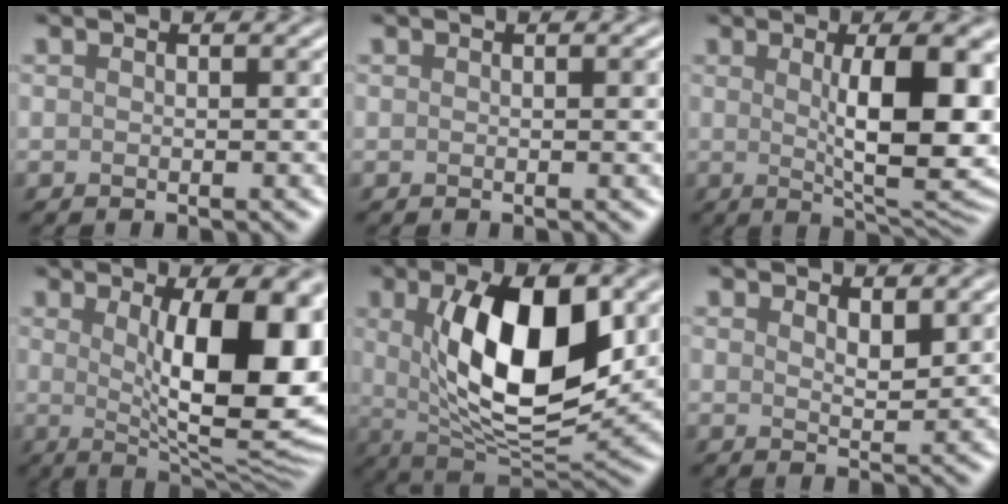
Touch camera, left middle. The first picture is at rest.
{"total": 0.8, "force": [0.1, 0.1, 0.8], "torque": [-0.009, 0.002, 0.002]}
{"total": 10.4, "force": [1.2, 2.8, 9.9], "torque": [-0.130, -0.007, 0.024]}
{"total": 13.7, "force": [1.5, 4.7, 12.8], "torque": [-0.139, -0.001, 0.024]}
{"total": 11.0, "force": [2.2, 4.6, 9.8], "torque": [-0.156, -0.007, 0.040]}
{"total": 1.9, "force": [1.4, 0.7, 1.1], "torque": [-0.019, -0.005, 0.027]}